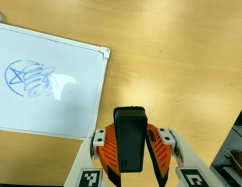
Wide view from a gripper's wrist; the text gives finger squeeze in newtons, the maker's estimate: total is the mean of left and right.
{"total": 7.8, "left": 7.0, "right": 8.6}